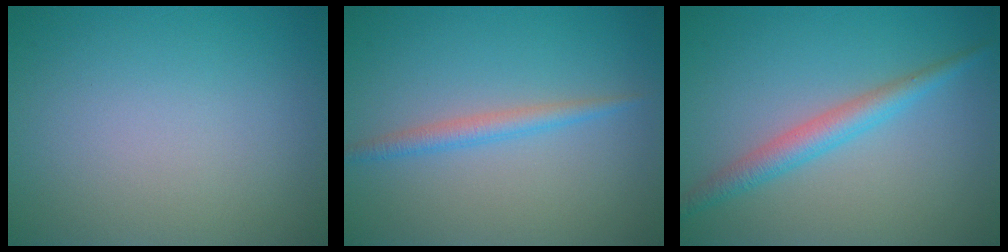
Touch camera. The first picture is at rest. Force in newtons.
{"total": 1.9, "press": 1.9, "slide": 0.0}
{"total": 2.9, "press": 2.9, "slide": 0.1}